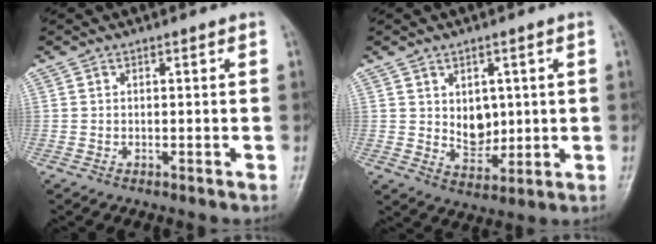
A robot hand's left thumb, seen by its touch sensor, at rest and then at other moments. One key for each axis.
{"total": 6.3, "fx": 1.1, "fy": 4.6, "fz": 4.2, "tx": -0.038, "ty": -0.016, "tz": 0.032}